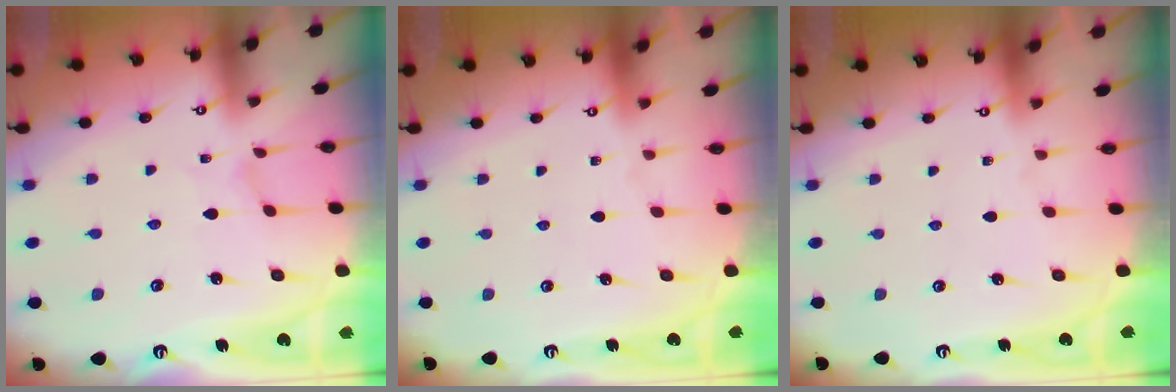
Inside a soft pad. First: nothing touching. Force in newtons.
{"total": 0.0}
{"total": 0.0}